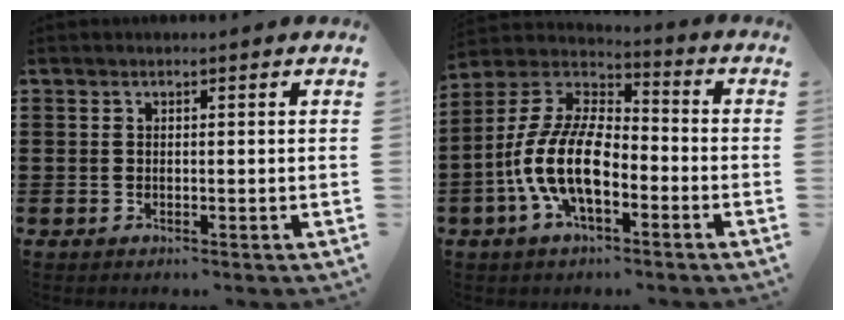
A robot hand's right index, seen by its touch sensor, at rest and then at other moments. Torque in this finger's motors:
{"motor_torque": [2.08, 0.05, 1.05, 0.21]}